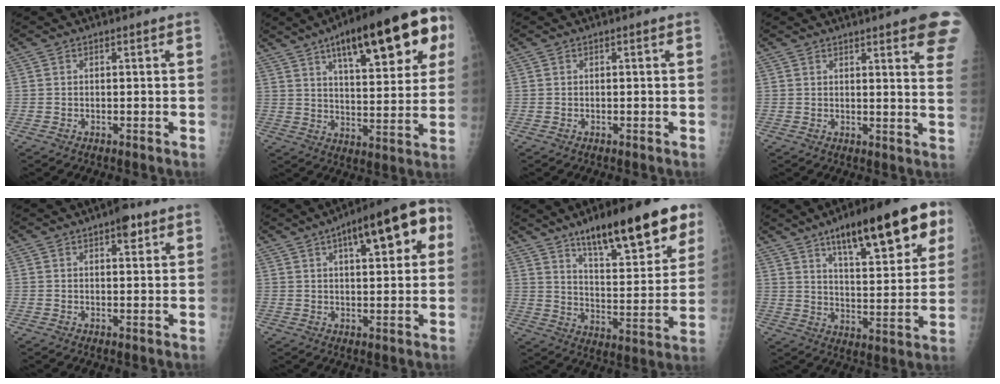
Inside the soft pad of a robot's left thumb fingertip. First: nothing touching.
{"total": 24.3, "force": [11.3, 7.8, 20.0], "torque": [-0.259, -0.012, 0.160]}
{"total": 0.0}
{"total": 13.5, "force": [8.6, 2.5, 10.1], "torque": [-0.099, -0.032, 0.085]}
{"total": 3.8, "force": [2.1, 1.6, 2.7], "torque": [-0.025, -0.006, 0.025]}
{"total": 15.5, "force": [5.6, 5.9, 13.2], "torque": [-0.145, 0.018, 0.066]}
{"total": 21.9, "force": [13.5, 6.3, 16.0], "torque": [-0.200, -0.050, 0.208]}
{"total": 22.2, "force": [11.8, 6.8, 17.5], "torque": [-0.220, -0.027, 0.175]}